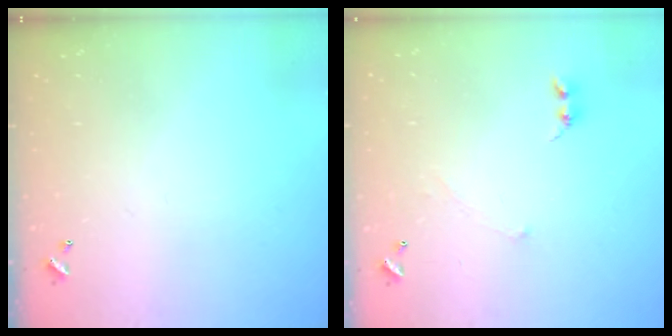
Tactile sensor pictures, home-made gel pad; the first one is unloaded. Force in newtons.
{"total": 0.6, "press": 0.3, "slide": 0.5}